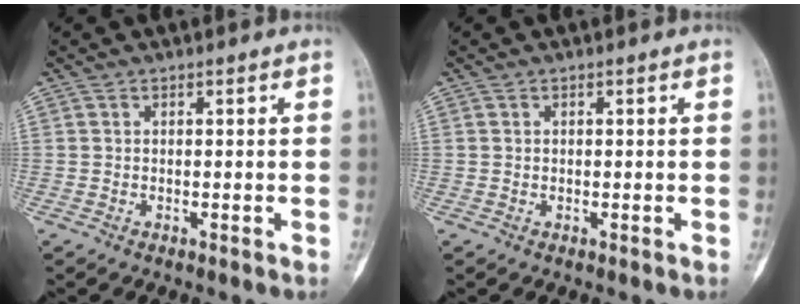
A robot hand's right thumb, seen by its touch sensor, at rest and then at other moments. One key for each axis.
{"total": 0.0}